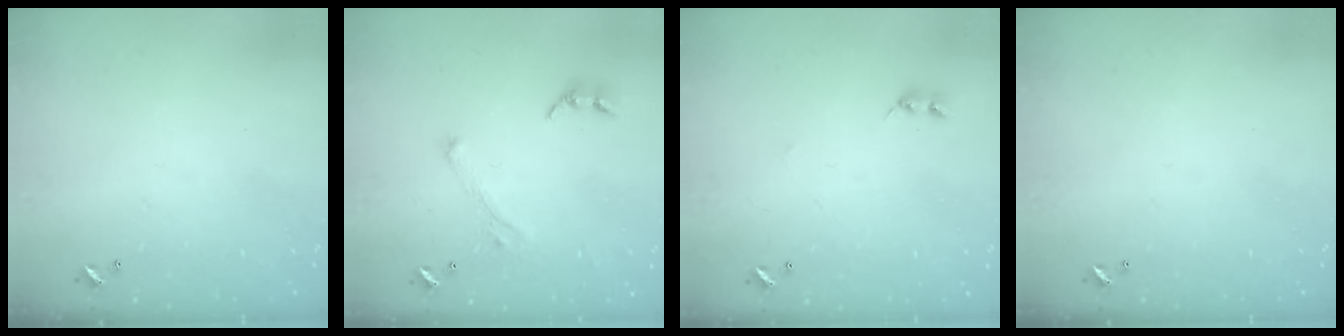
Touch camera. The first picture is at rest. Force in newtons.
{"total": 2.9, "press": 2.8, "slide": 0.8}
{"total": 2.2, "press": 2.2, "slide": 0.4}
{"total": 0.0}